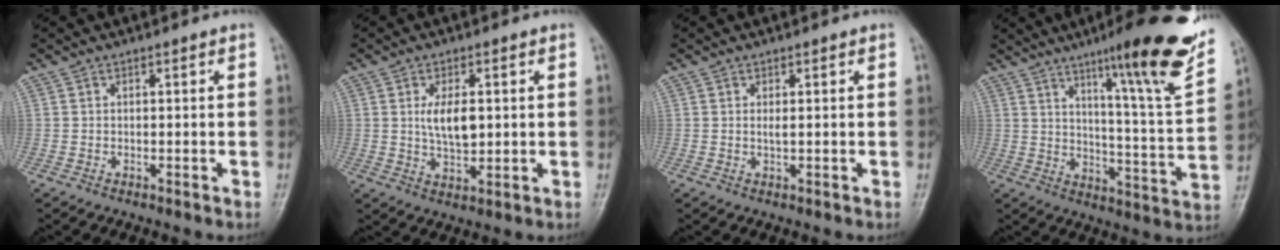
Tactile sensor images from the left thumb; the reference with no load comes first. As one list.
[{"total": 6.6, "force": [1.0, 3.3, 5.6], "torque": [-0.094, -0.011, 0.019]}, {"total": 1.5, "force": [0.5, 0.4, 1.3], "torque": [-0.023, -0.002, 0.009]}, {"total": 21.6, "force": [13.2, 2.3, 16.9], "torque": [-0.209, -0.062, 0.193]}]